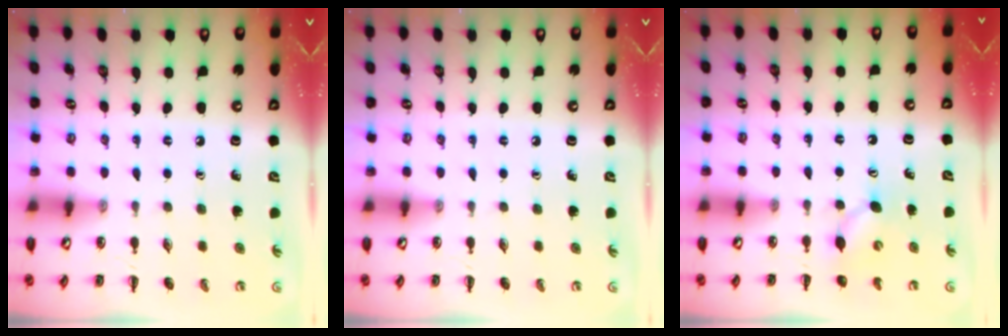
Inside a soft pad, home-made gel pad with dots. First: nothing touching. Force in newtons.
{"total": 0.0}
{"total": 4.8, "press": 4.7, "slide": 1.3}